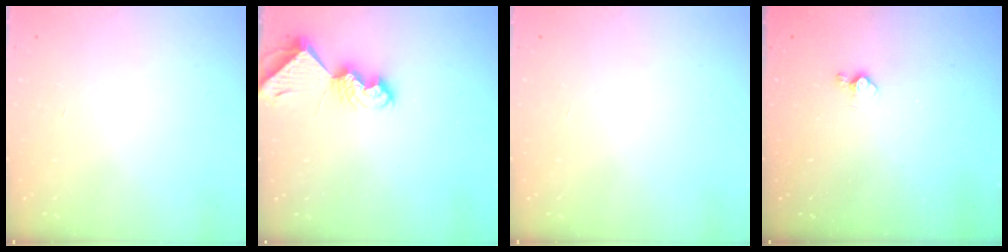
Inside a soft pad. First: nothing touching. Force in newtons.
{"total": 7.2, "press": 7.2, "slide": 1.0}
{"total": 0.0}
{"total": 3.6, "press": 3.5, "slide": 0.6}